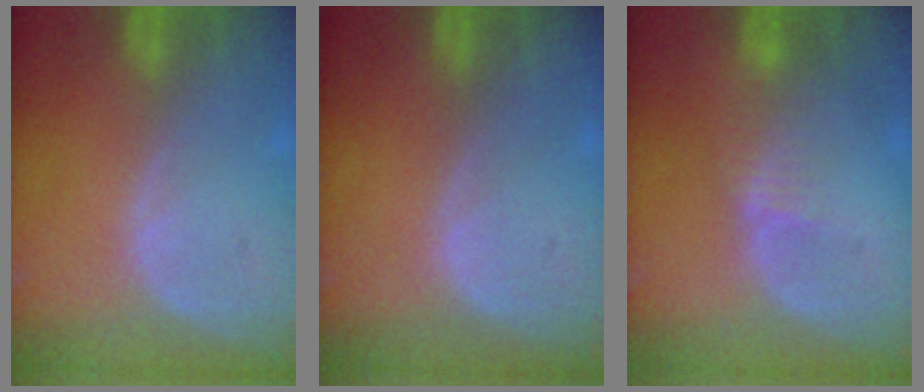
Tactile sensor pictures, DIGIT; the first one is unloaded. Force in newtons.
{"total": 0.0}
{"total": 2.4, "press": 2.4, "slide": 0.2}